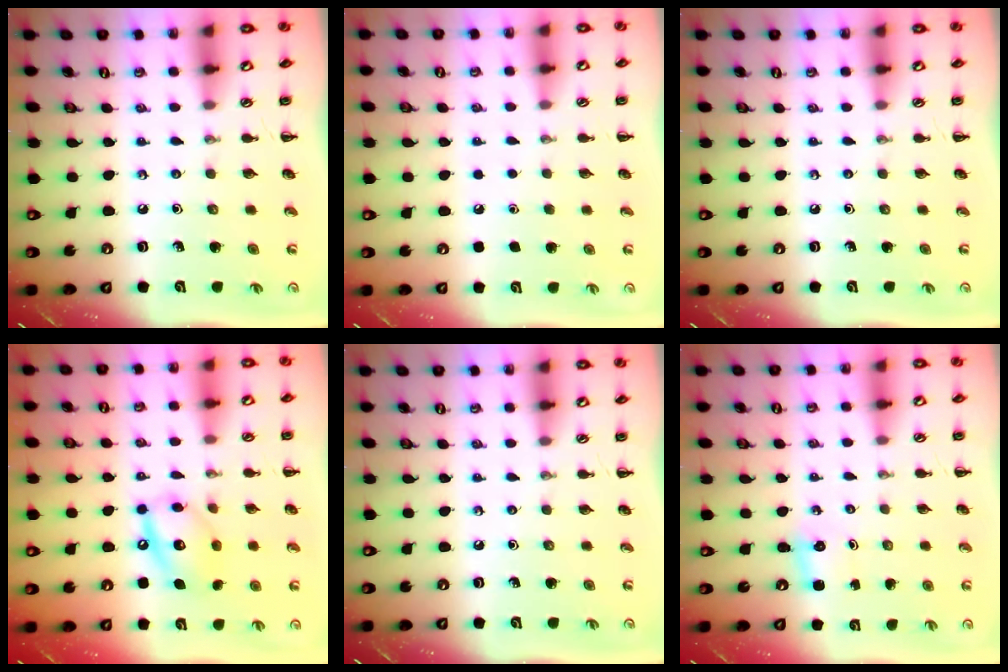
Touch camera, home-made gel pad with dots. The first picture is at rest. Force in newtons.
{"total": 1.7, "press": 1.6, "slide": 0.1}
{"total": 0.0}
{"total": 12.8, "press": 12.6, "slide": 2.3}
{"total": 0.0}
{"total": 2.1, "press": 2.0, "slide": 0.6}